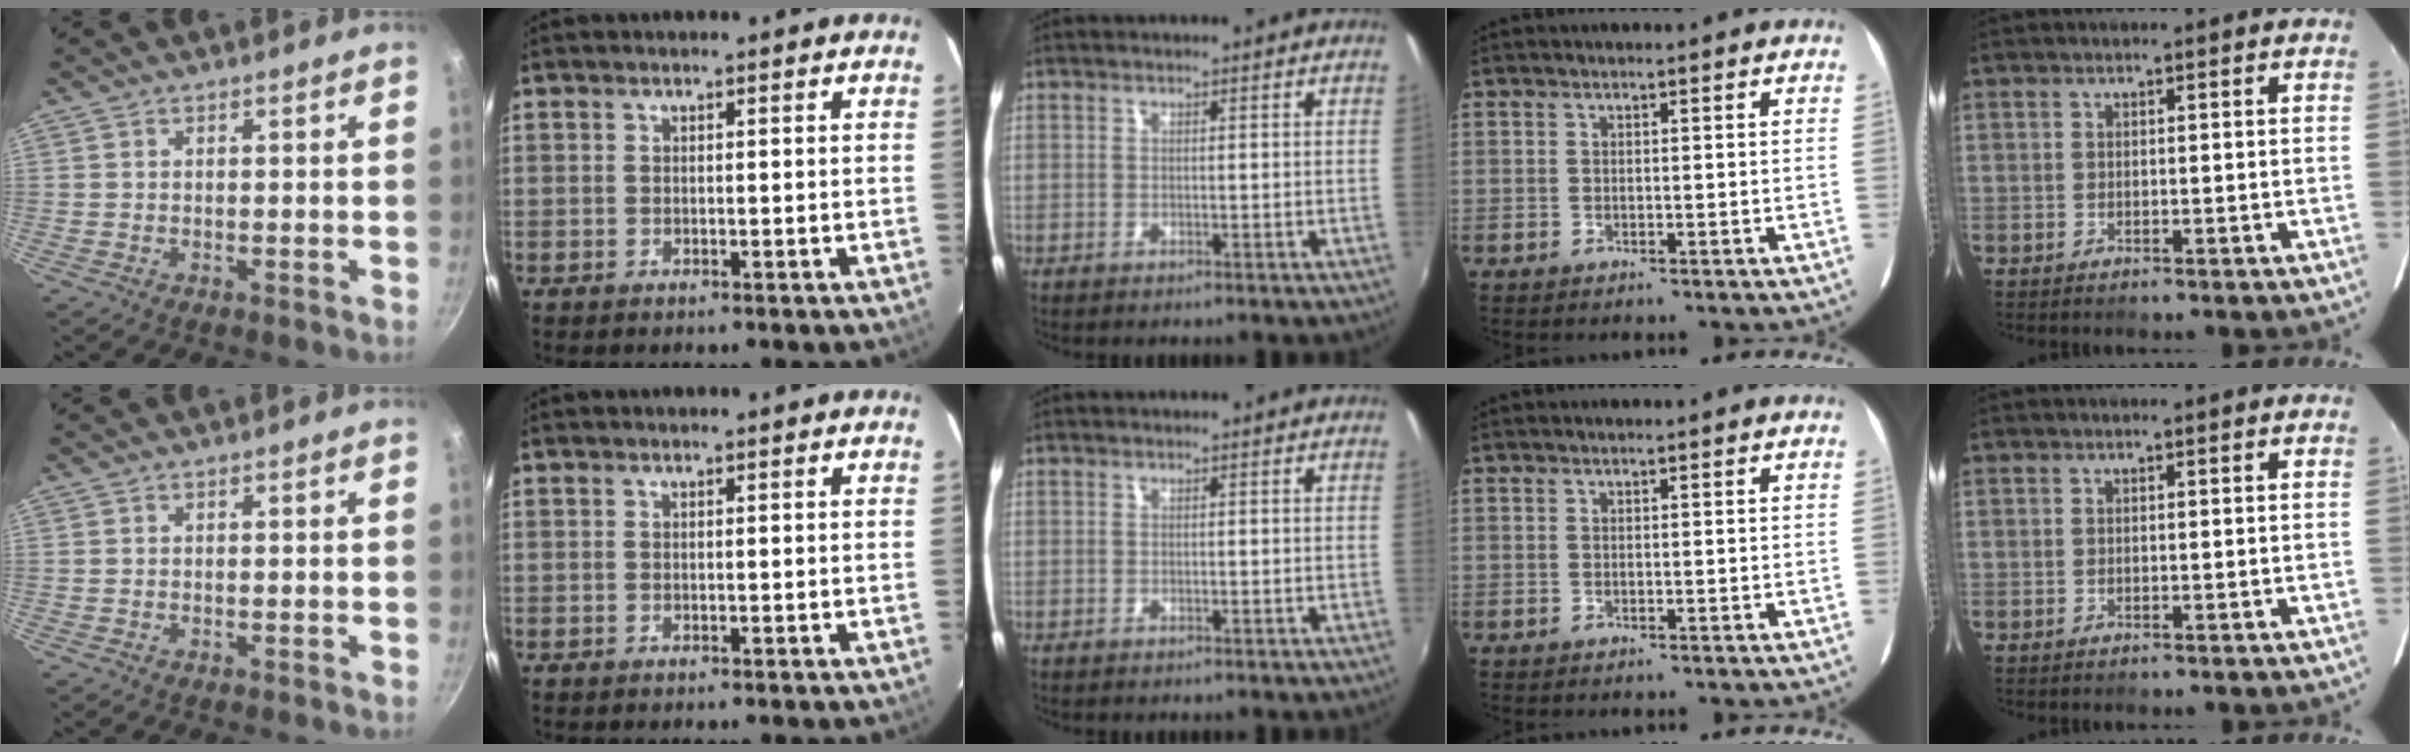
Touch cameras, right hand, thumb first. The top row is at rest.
{}